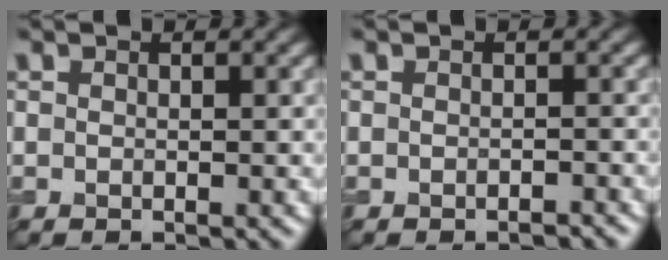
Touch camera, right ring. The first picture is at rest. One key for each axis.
{"total": 0.8, "fx": -0.7, "fy": 0.2, "fz": 0.3, "tx": -0.004, "ty": 0.001, "tz": -0.009}